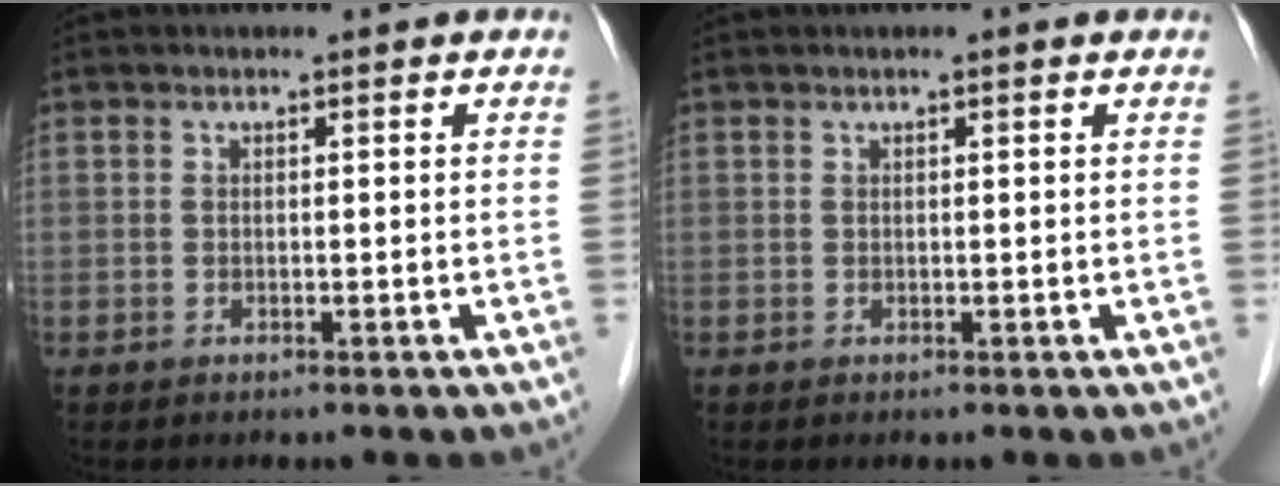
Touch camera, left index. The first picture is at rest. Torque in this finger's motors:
{"motor_torque": [0.45, -0.46, 0.13, 0.02]}